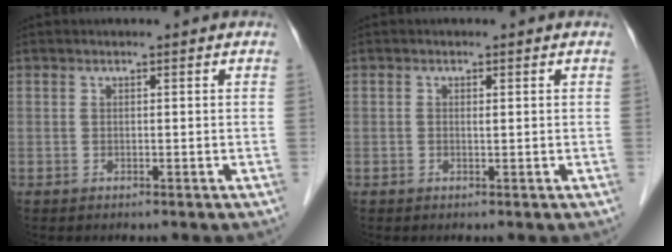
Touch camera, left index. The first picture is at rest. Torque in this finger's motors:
{"motor_torque": [-0.12, -0.02, 0.00, -0.01]}